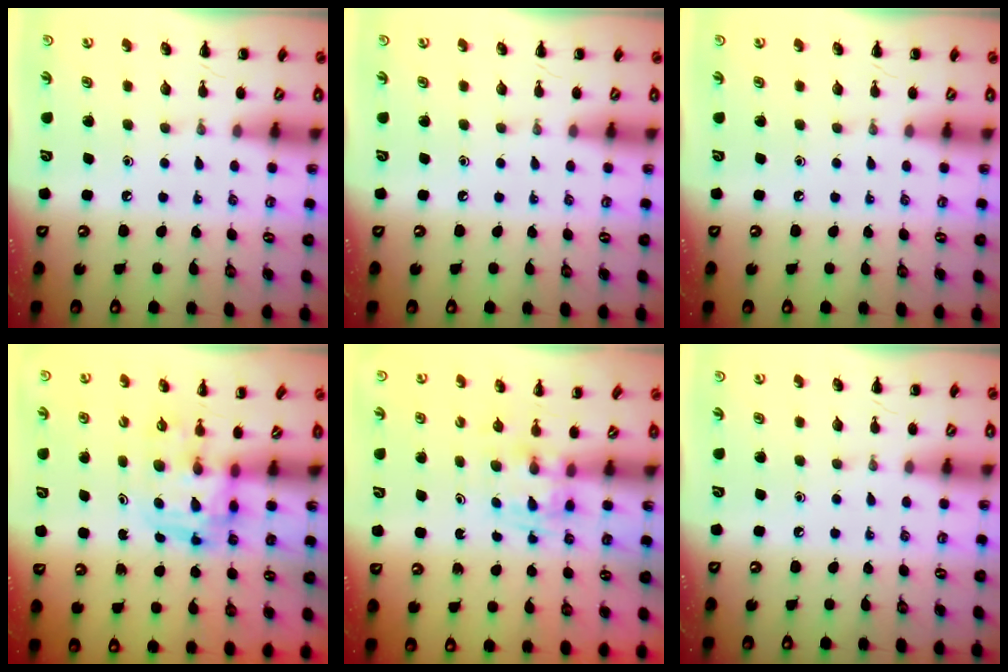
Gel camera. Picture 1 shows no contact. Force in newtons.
{"total": 0.0}
{"total": 0.0}
{"total": 3.7, "press": 3.7, "slide": 0.6}
{"total": 2.4, "press": 2.2, "slide": 1.1}
{"total": 0.0}